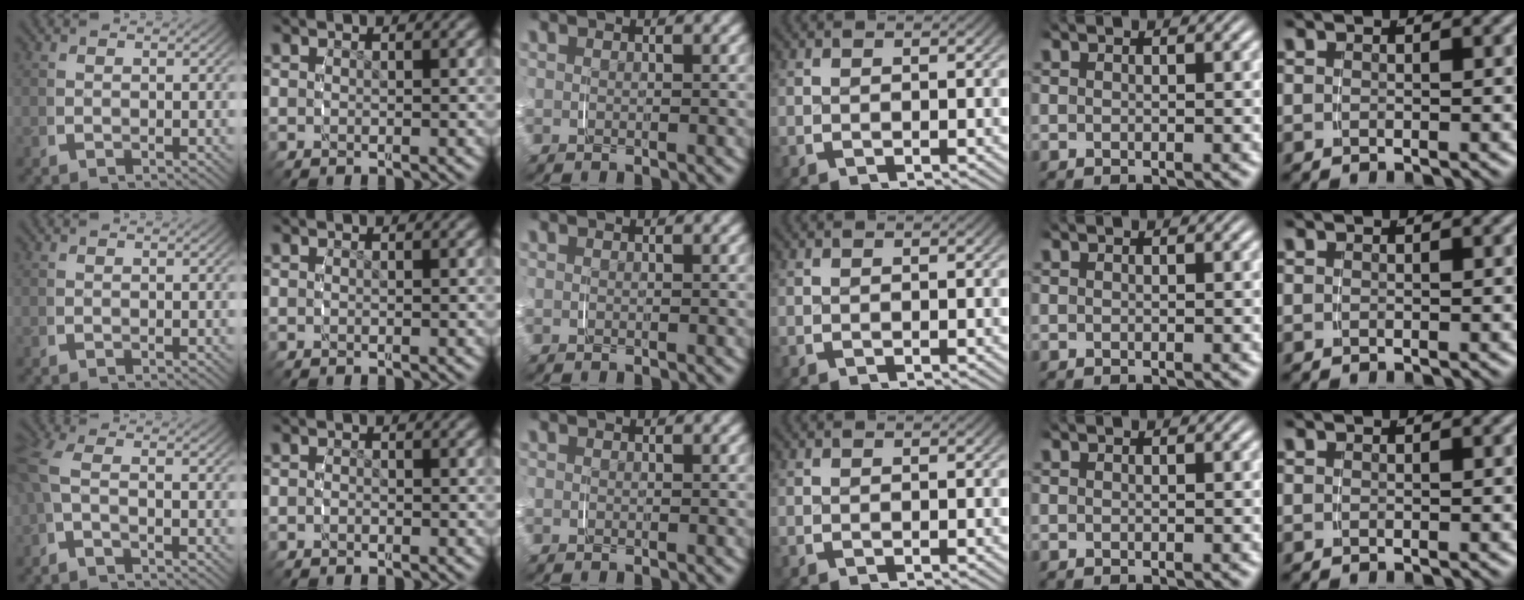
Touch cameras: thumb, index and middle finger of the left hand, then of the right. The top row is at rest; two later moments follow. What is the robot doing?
{"motion": "grasp_and_lifting", "object": "napkin"}